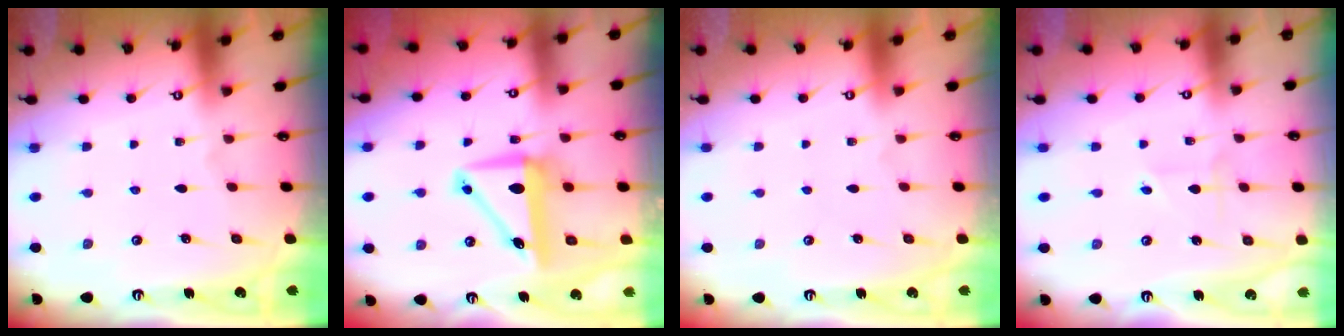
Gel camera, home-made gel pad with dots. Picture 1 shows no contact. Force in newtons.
{"total": 8.6, "press": 8.4, "slide": 2.0}
{"total": 0.0}
{"total": 2.3, "press": 2.3, "slide": 0.1}